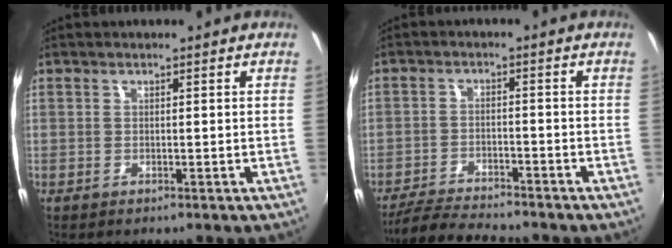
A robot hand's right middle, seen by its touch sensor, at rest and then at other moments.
{"total": 8.4, "force": [-7.8, 1.3, 2.8], "torque": [-0.084, -0.010, -0.133]}